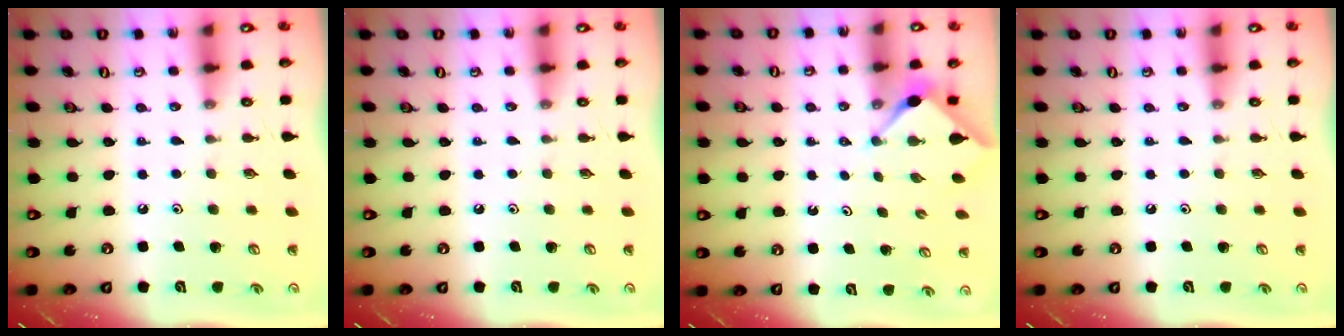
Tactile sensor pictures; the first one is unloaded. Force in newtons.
{"total": 0.0}
{"total": 2.9, "press": 2.9, "slide": 0.4}
{"total": 0.0}